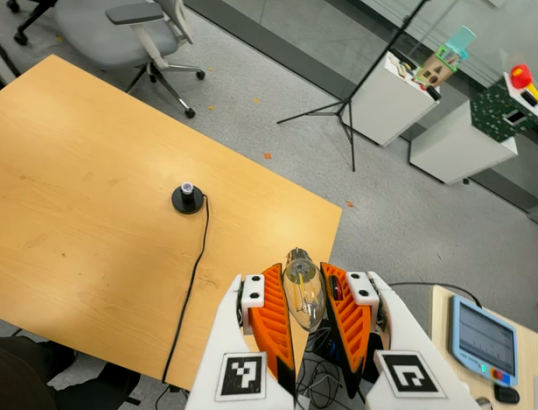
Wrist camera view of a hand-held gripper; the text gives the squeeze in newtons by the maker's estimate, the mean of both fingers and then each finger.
{"total": 14.0, "left": 15.0, "right": 13.0}